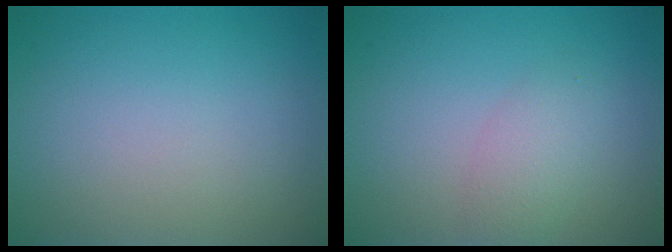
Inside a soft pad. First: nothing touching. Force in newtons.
{"total": 2.2, "press": 2.2, "slide": 0.1}